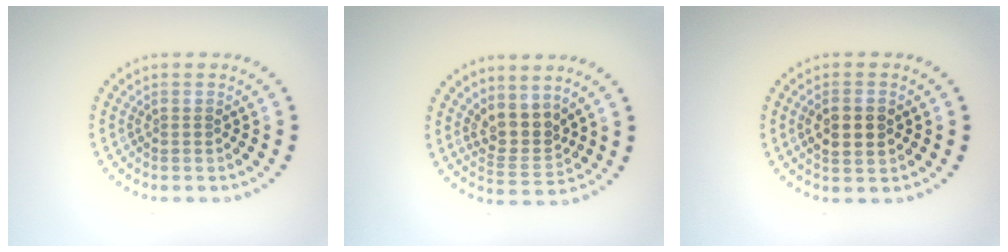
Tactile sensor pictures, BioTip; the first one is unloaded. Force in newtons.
{"total": 3.0, "press": 2.3, "slide": 1.8}
{"total": 2.8, "press": 2.8, "slide": 0.3}